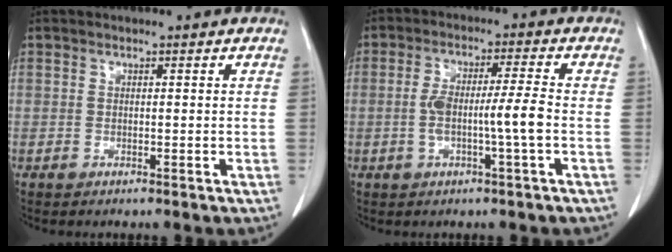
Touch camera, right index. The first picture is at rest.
{"total": 6.5, "force": [-1.2, -0.2, 6.4], "torque": [-0.124, 0.012, -0.016]}